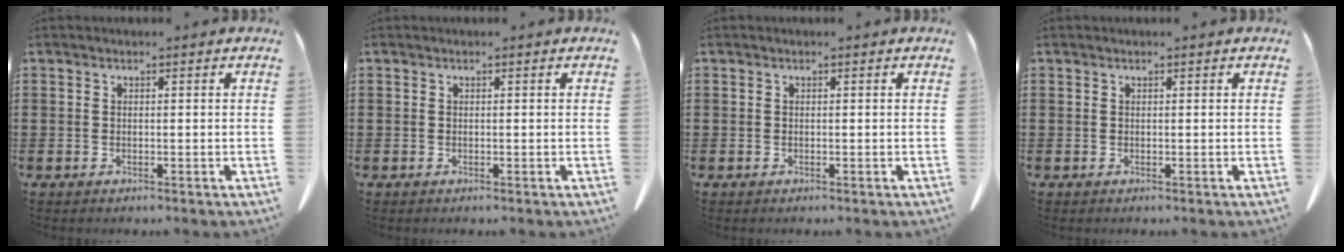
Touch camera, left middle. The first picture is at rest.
{"total": 0.0}
{"total": 0.0}
{"total": 0.0}